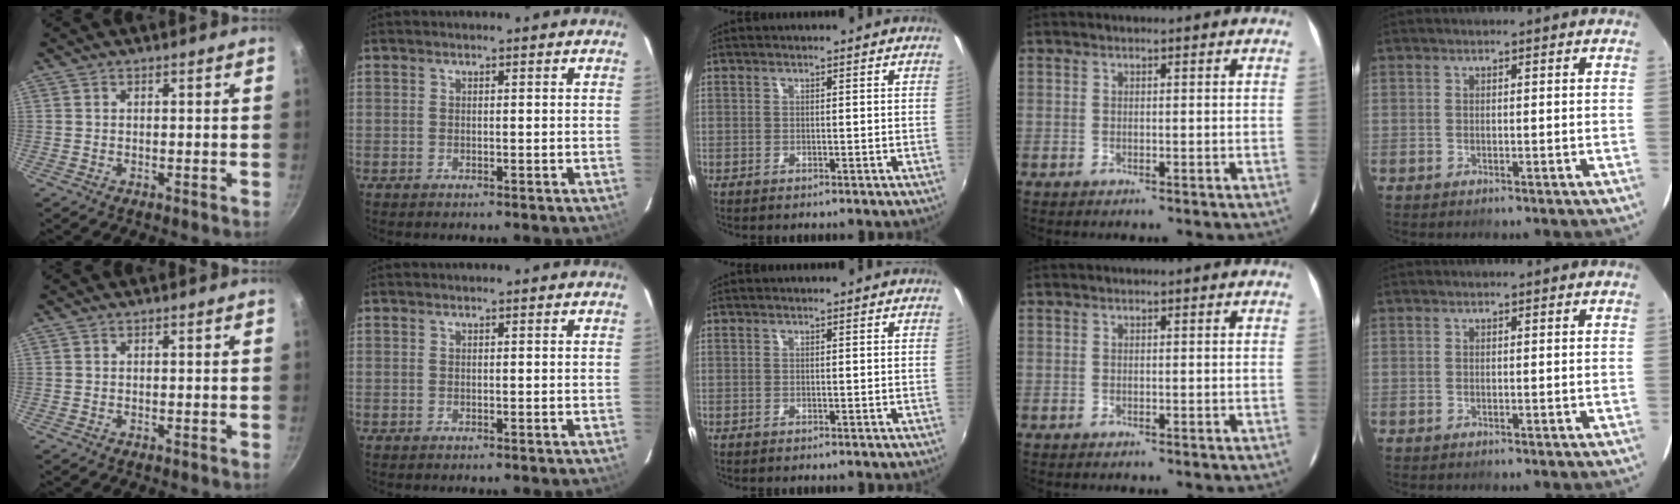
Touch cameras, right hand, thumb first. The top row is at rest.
{}